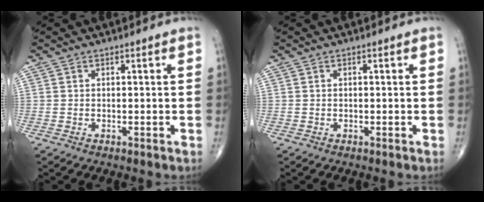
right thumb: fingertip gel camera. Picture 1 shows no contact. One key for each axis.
{"total": 0.0}